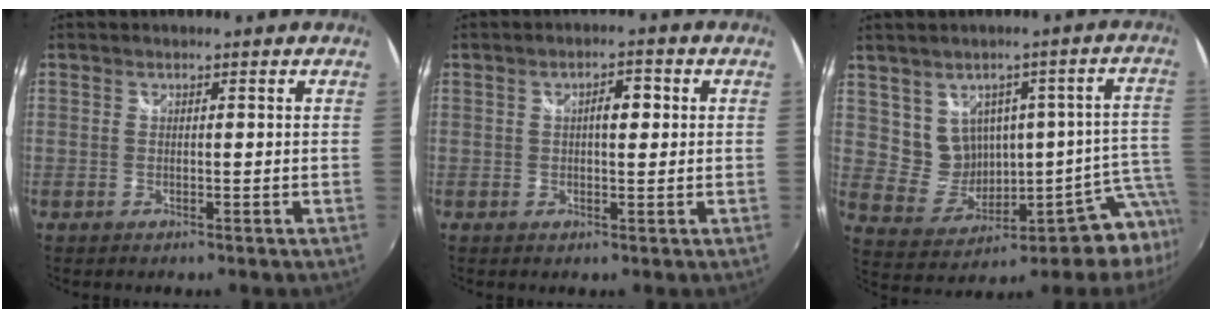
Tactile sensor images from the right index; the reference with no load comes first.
{"total": 3.6, "force": [0.8, 1.5, 3.1], "torque": [-0.047, 0.011, 0.013]}
{"total": 13.4, "force": [-1.3, 9.3, 9.6], "torque": [-0.119, 0.004, 0.012]}